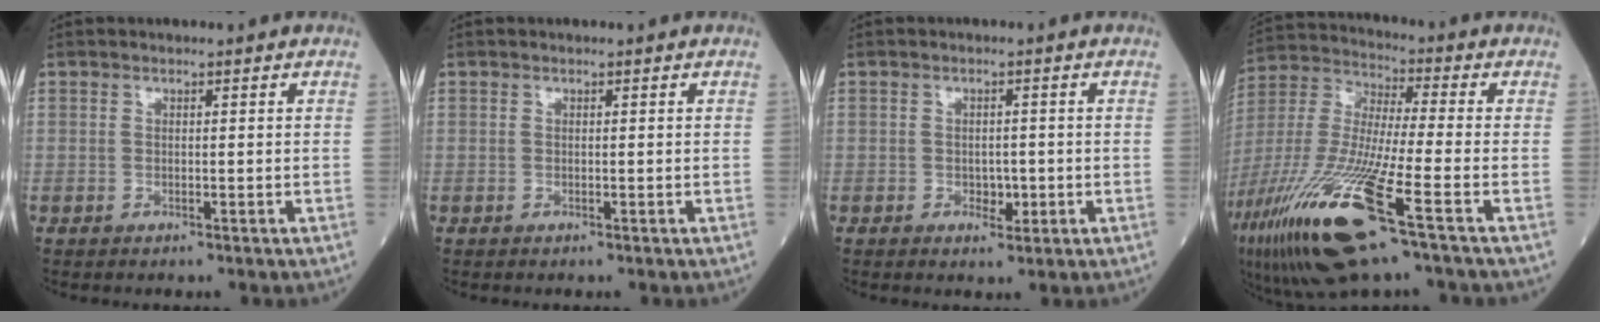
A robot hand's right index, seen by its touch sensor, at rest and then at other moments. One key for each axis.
{"total": 0.0}
{"total": 2.4, "fx": -0.7, "fy": 1.4, "fz": 1.8, "tx": -0.020, "ty": 0.003, "tz": -0.005}
{"total": 22.1, "fx": -11.3, "fy": 2.1, "fz": 18.9, "tx": -0.433, "ty": -0.064, "tz": -0.217}